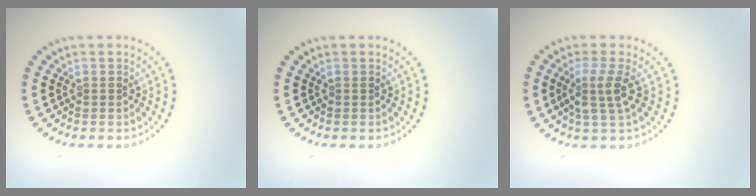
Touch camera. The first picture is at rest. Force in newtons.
{"total": 0.0}
{"total": 2.7, "press": 2.2, "slide": 1.6}